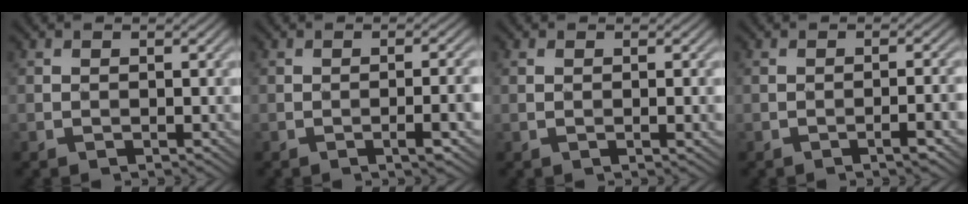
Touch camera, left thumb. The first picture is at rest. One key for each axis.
{"total": 3.6, "fx": -1.5, "fy": 0.2, "fz": 3.3, "tx": -0.051, "ty": 0.009, "tz": -0.023}
{"total": 1.4, "fx": -0.1, "fy": -0.2, "fz": 1.4, "tx": -0.032, "ty": 0.002, "tz": -0.002}
{"total": 2.5, "fx": -1.4, "fy": -0.2, "fz": 2.1, "tx": -0.034, "ty": 0.011, "tz": -0.026}